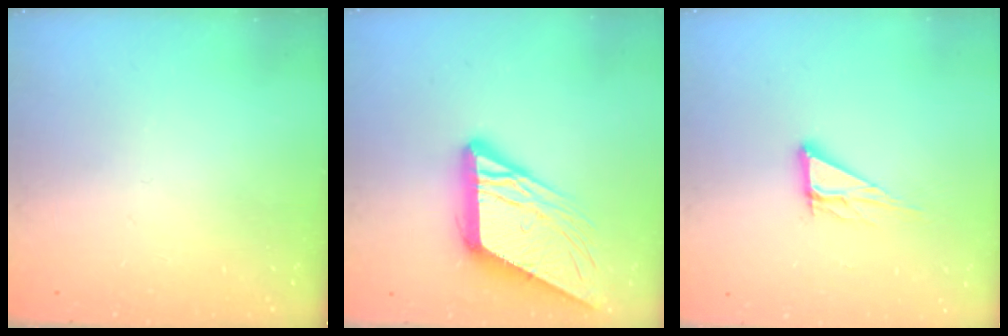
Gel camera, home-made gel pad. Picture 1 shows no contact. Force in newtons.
{"total": 14.0, "press": 13.9, "slide": 1.4}
{"total": 8.0, "press": 8.0, "slide": 0.7}